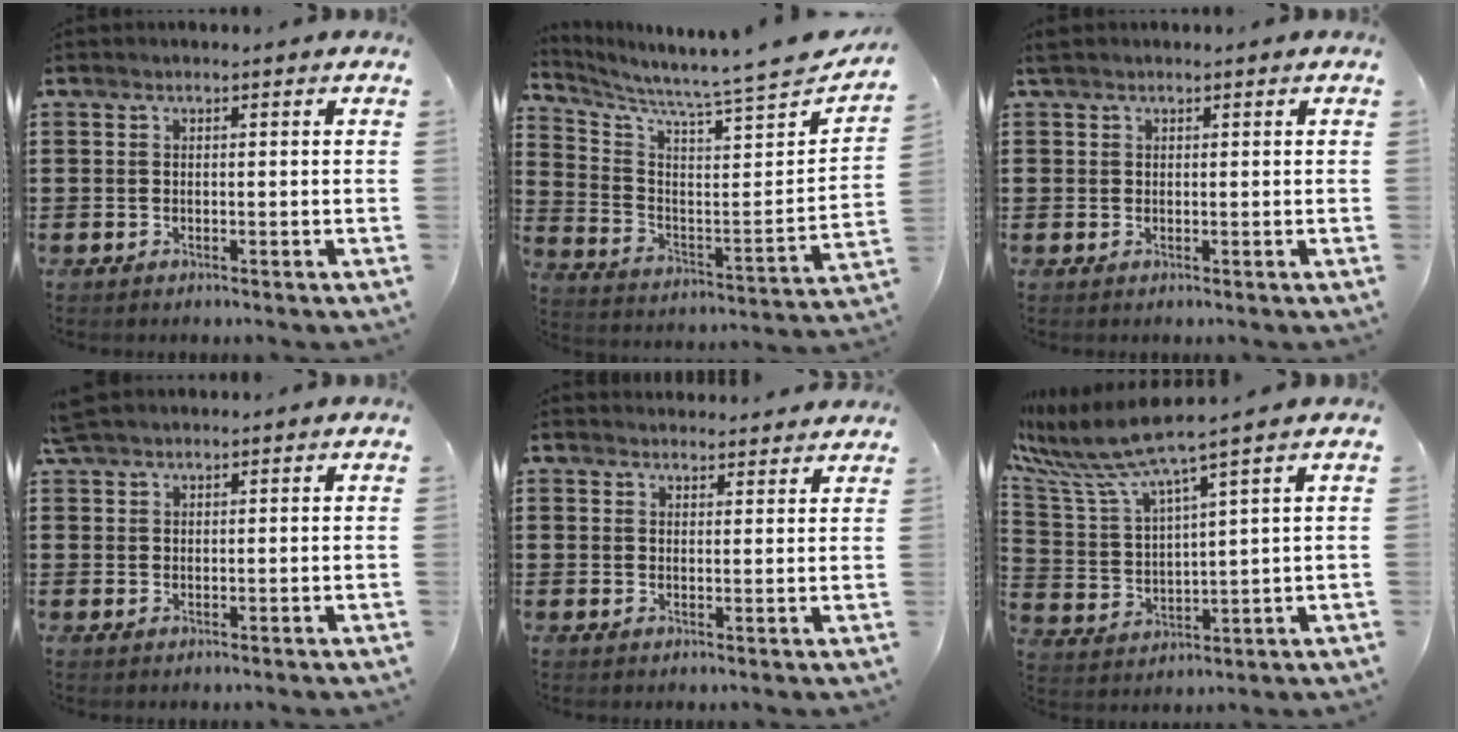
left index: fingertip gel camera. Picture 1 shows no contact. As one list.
[{"total": 6.2, "force": [5.9, -0.9, 1.6], "torque": [-0.057, -0.075, 0.089]}, {"total": 0.8, "force": [0.4, 0.5, 0.4], "torque": [-0.010, 0.005, 0.007]}, {"total": 2.0, "force": [1.7, 0.6, 0.8], "torque": [-0.018, 0.003, 0.034]}, {"total": 2.3, "force": [2.3, 0.2, -0.1], "torque": [-0.004, -0.004, 0.045]}, {"total": 7.1, "force": [6.1, -0.2, 3.6], "torque": [-0.106, -0.043, 0.099]}]